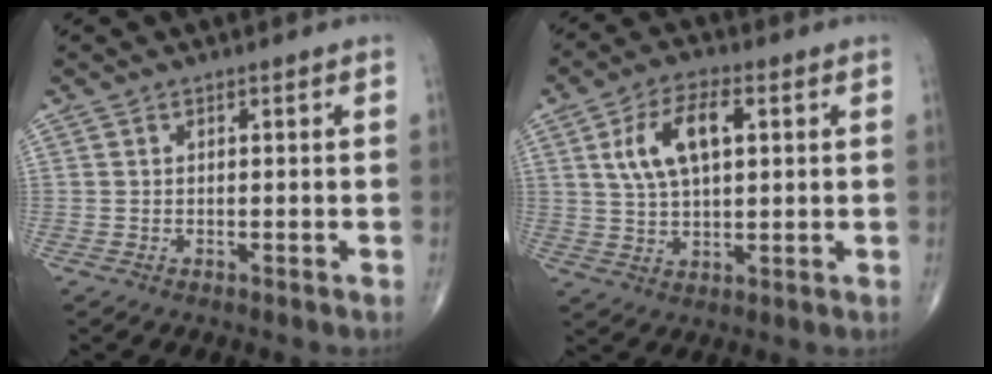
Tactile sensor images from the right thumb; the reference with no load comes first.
{"total": 10.5, "force": [2.9, 5.1, 8.7], "torque": [-0.160, 0.005, 0.054]}